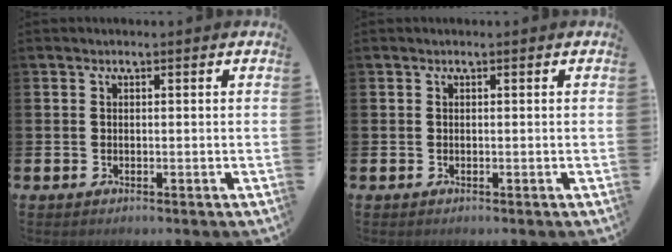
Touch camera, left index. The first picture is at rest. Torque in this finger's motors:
{"motor_torque": [-0.09, -0.01, 0.02, 0.00]}